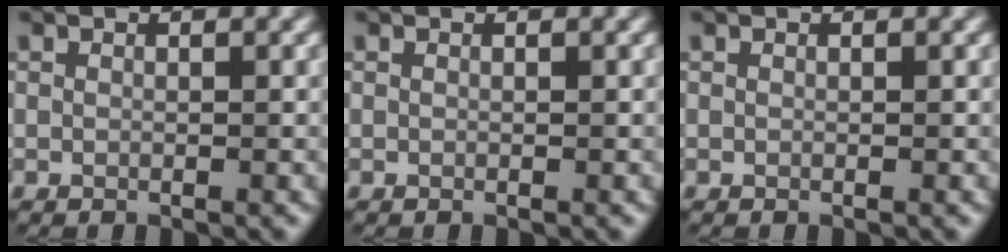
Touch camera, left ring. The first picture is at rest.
{"total": 0.0}
{"total": 0.0}